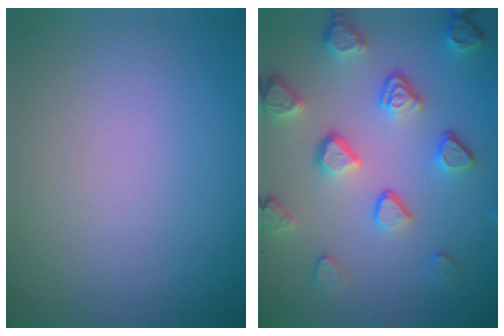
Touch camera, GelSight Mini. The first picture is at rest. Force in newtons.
{"total": 5.2, "press": 4.1, "slide": 3.2}